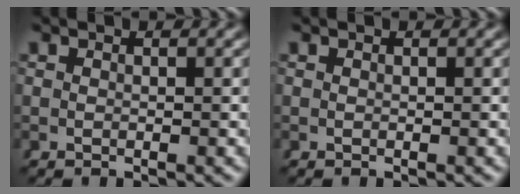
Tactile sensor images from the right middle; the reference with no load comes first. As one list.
[{"total": 0.0}]